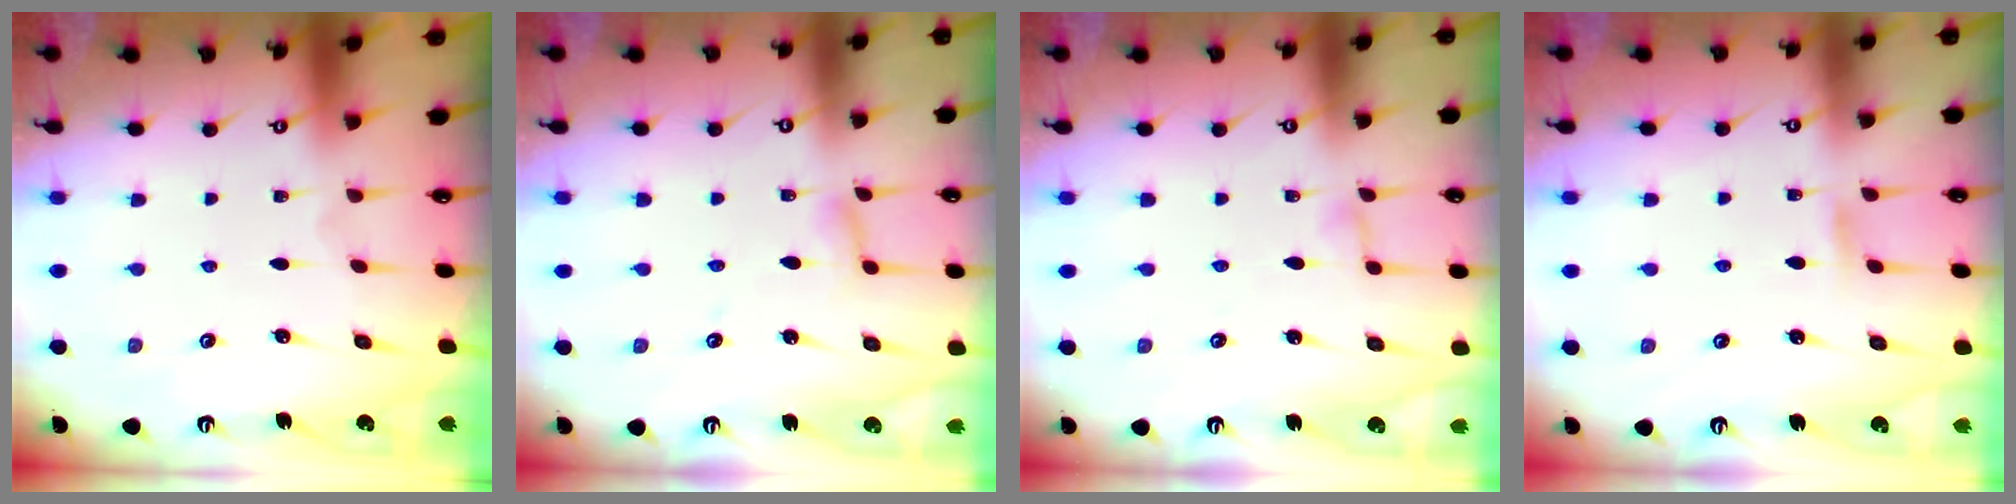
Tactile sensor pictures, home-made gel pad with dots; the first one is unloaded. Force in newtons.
{"total": 5.5, "press": 5.5, "slide": 0.3}
{"total": 2.9, "press": 2.9, "slide": 0.2}
{"total": 5.0, "press": 4.9, "slide": 0.6}